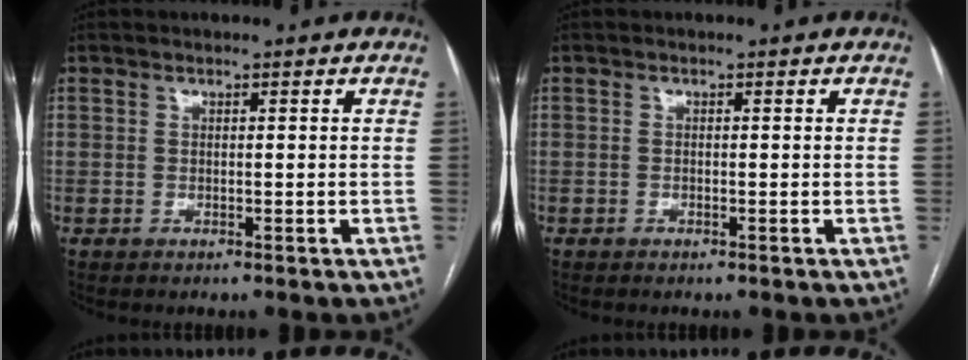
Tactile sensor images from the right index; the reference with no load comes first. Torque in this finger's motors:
{"motor_torque": [0.19, -0.09, 0.03, 0.00]}